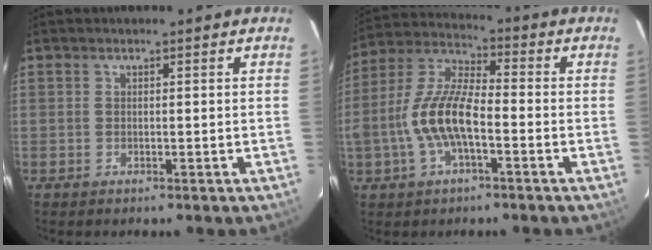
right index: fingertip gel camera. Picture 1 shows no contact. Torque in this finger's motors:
{"motor_torque": [0.54, -0.20, 0.74, 0.21]}